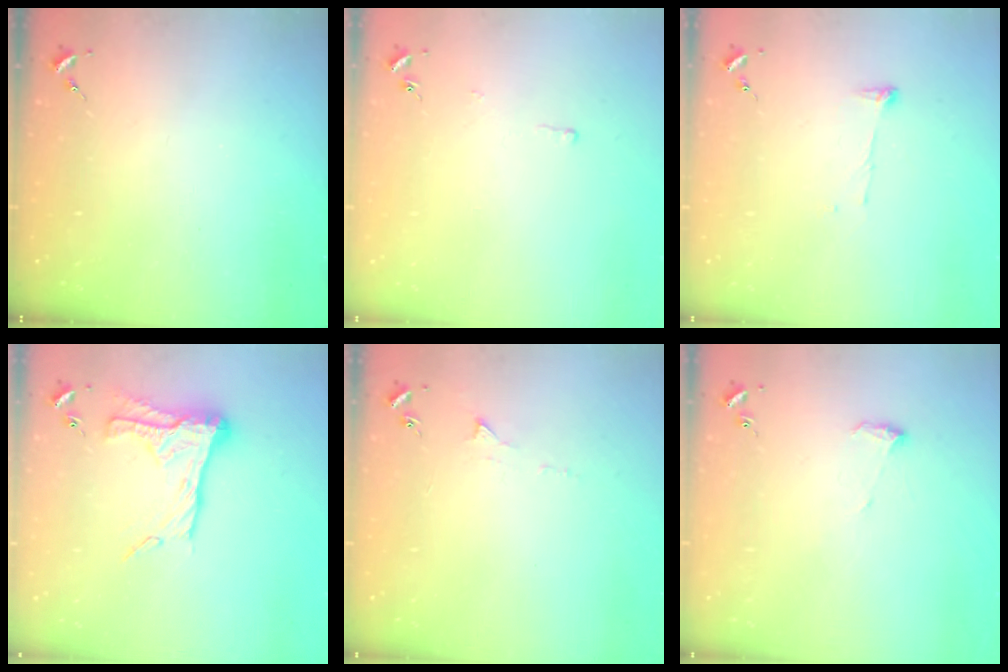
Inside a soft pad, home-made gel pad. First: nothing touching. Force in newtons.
{"total": 2.6, "press": 2.6, "slide": 0.3}
{"total": 5.0, "press": 5.0, "slide": 0.4}
{"total": 16.9, "press": 16.8, "slide": 1.5}
{"total": 3.5, "press": 3.5, "slide": 0.5}
{"total": 6.1, "press": 6.0, "slide": 0.9}